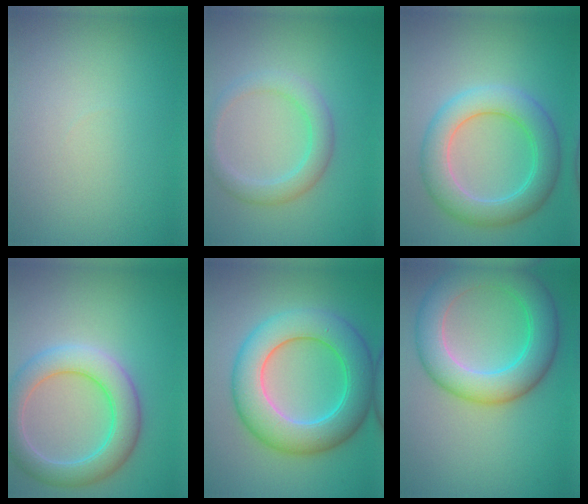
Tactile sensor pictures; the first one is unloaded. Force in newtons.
{"total": 3.0, "press": 3.0, "slide": 0.0}
{"total": 5.8, "press": 5.8, "slide": 0.2}
{"total": 6.1, "press": 6.1, "slide": 0.4}
{"total": 8.8, "press": 8.8, "slide": 0.4}
{"total": 7.6, "press": 7.6, "slide": 0.2}